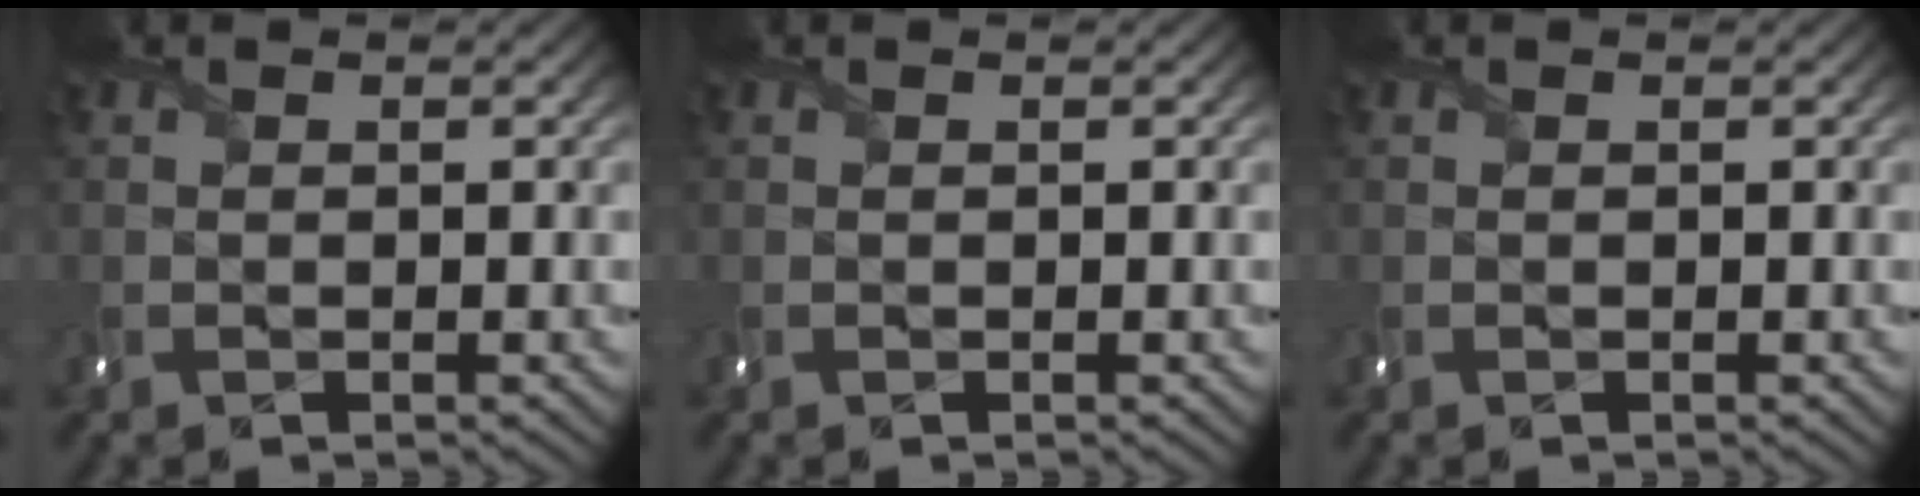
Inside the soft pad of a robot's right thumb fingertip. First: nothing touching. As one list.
[{"total": 0.0}, {"total": 0.0}]